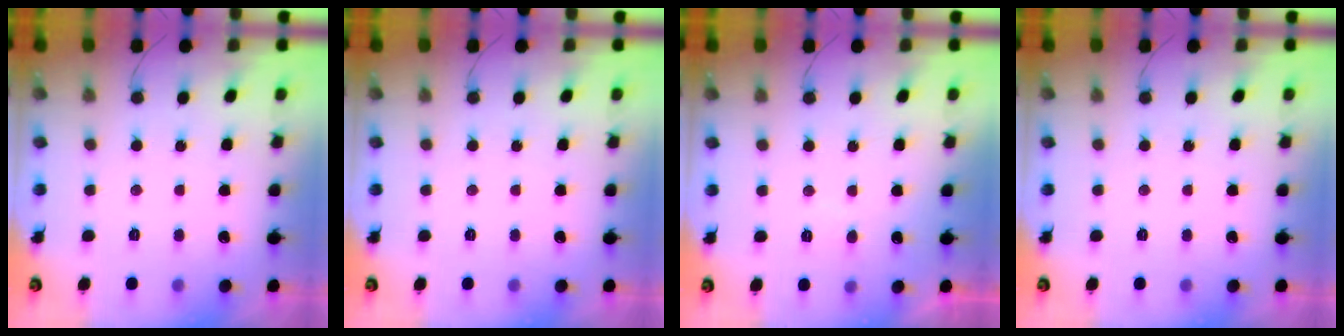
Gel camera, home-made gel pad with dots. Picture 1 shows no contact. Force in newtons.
{"total": 0.0}
{"total": 3.4, "press": 3.4, "slide": 0.3}
{"total": 0.0}